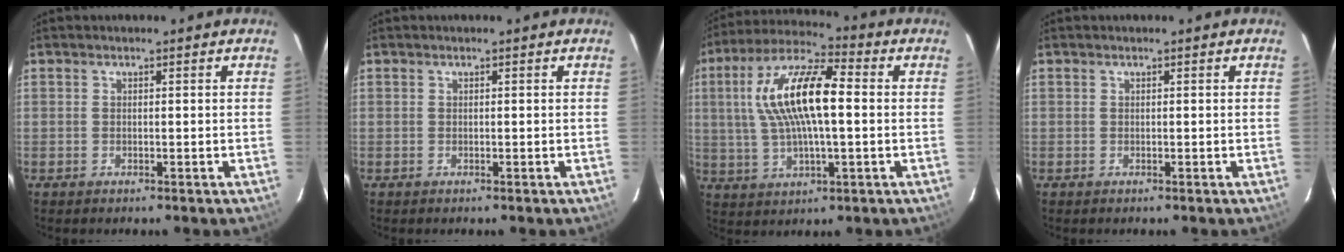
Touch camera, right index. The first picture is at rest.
{"total": 0.0}
{"total": 15.9, "force": [1.8, 5.1, 15.0], "torque": [-0.291, 0.021, 0.028]}
{"total": 0.0}